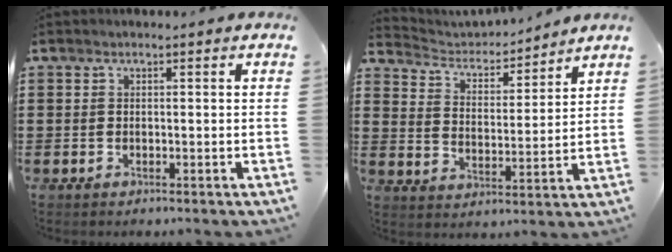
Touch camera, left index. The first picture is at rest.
{"total": 3.3, "force": [3.2, 0.8, 0.4], "torque": [-0.031, -0.028, 0.048]}